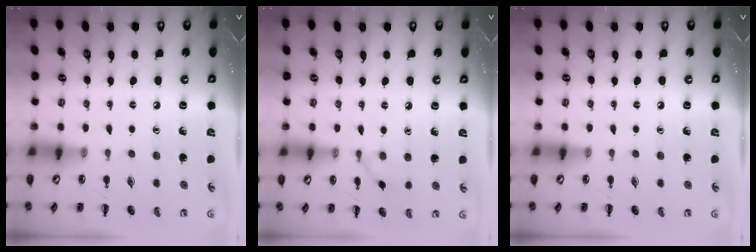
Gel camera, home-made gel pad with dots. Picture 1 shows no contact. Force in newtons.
{"total": 4.2, "press": 4.0, "slide": 1.3}
{"total": 0.0}